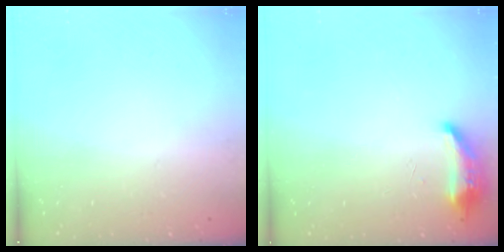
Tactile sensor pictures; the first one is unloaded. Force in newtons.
{"total": 8.7, "press": 8.5, "slide": 2.0}